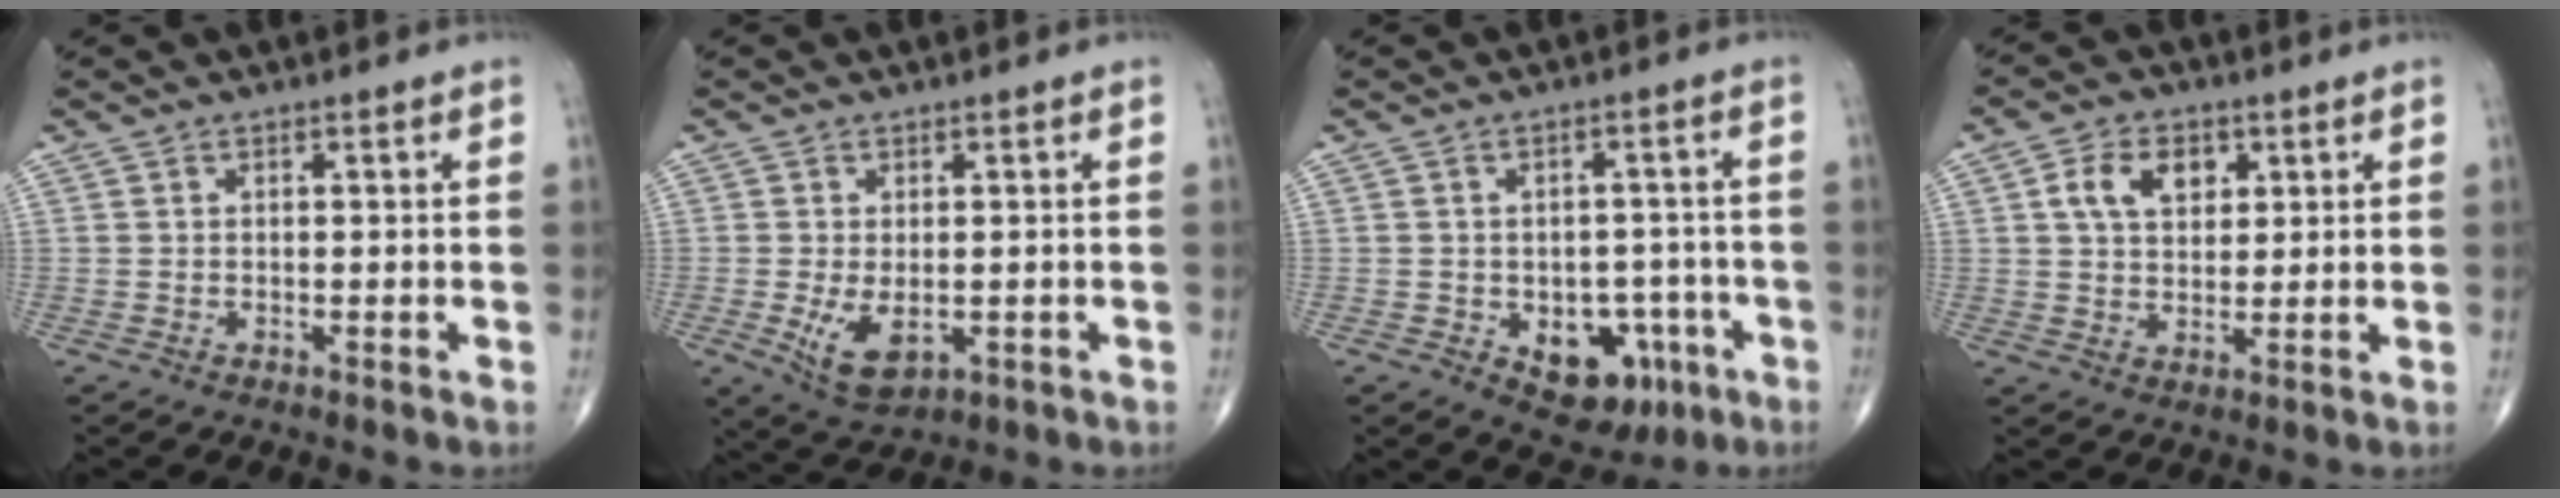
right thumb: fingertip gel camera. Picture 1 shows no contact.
{"total": 6.4, "force": [-1.2, 3.6, 5.2], "torque": [-0.089, -0.015, -0.011]}
{"total": 10.5, "force": [-4.0, 7.1, 6.6], "torque": [-0.044, 0.027, -0.042]}
{"total": 7.9, "force": [2.7, 5.3, 5.2], "torque": [-0.071, -0.004, 0.047]}